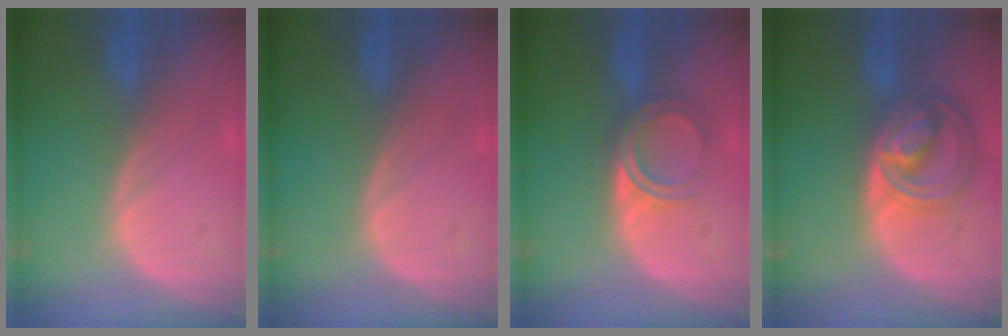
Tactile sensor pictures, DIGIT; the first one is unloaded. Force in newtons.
{"total": 0.0}
{"total": 4.7, "press": 4.2, "slide": 2.1}
{"total": 8.5, "press": 7.3, "slide": 4.3}